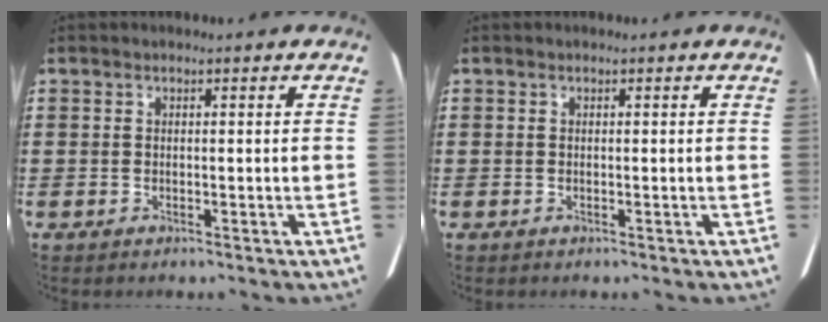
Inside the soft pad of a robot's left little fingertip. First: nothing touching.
{"total": 0.0}